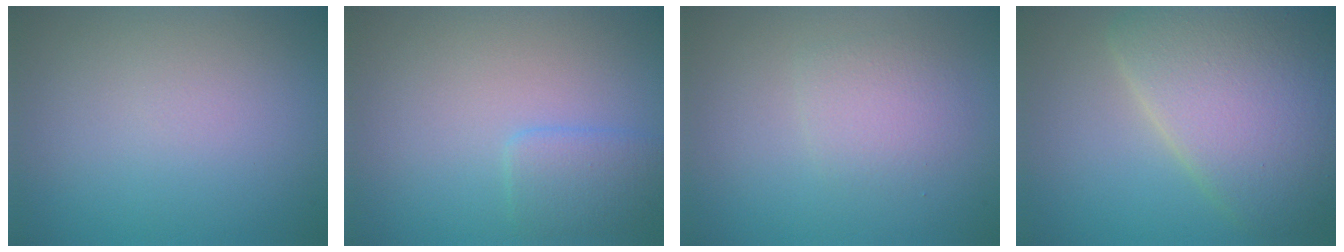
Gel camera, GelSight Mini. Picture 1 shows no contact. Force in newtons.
{"total": 2.0, "press": 2.0, "slide": 0.1}
{"total": 1.9, "press": 1.9, "slide": 0.1}
{"total": 9.0, "press": 9.0, "slide": 0.4}